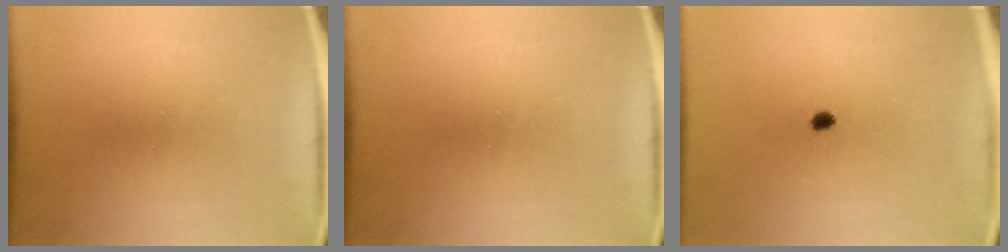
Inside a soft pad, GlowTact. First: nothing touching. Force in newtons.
{"total": 0.0}
{"total": 1.5}